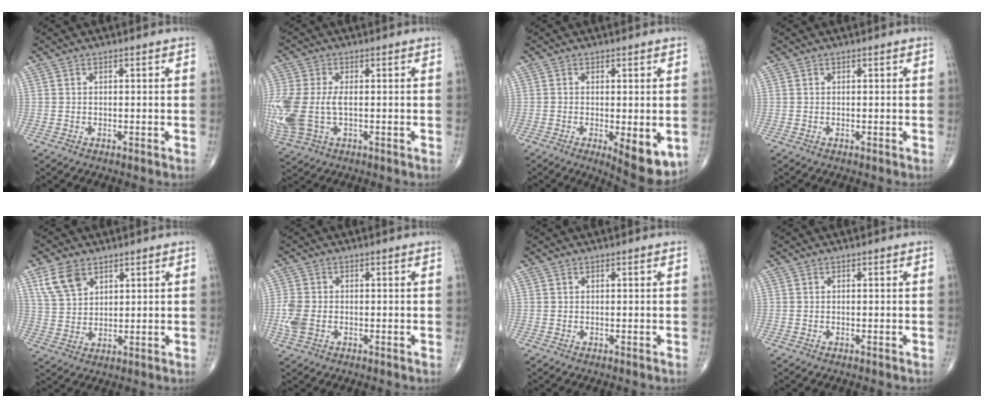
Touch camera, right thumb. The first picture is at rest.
{"total": 13.5, "force": [-1.2, 7.9, 10.9], "torque": [-0.299, -0.007, -0.012]}
{"total": 8.4, "force": [-2.2, 3.0, 7.5], "torque": [-0.097, -0.019, -0.026]}
{"total": 0.0}
{"total": 7.5, "force": [4.2, 4.7, 4.1], "torque": [-0.066, -0.014, 0.089]}
{"total": 4.5, "force": [-0.9, 3.0, 3.2], "torque": [-0.088, 0.004, -0.018]}
{"total": 0.0}
{"total": 0.0}